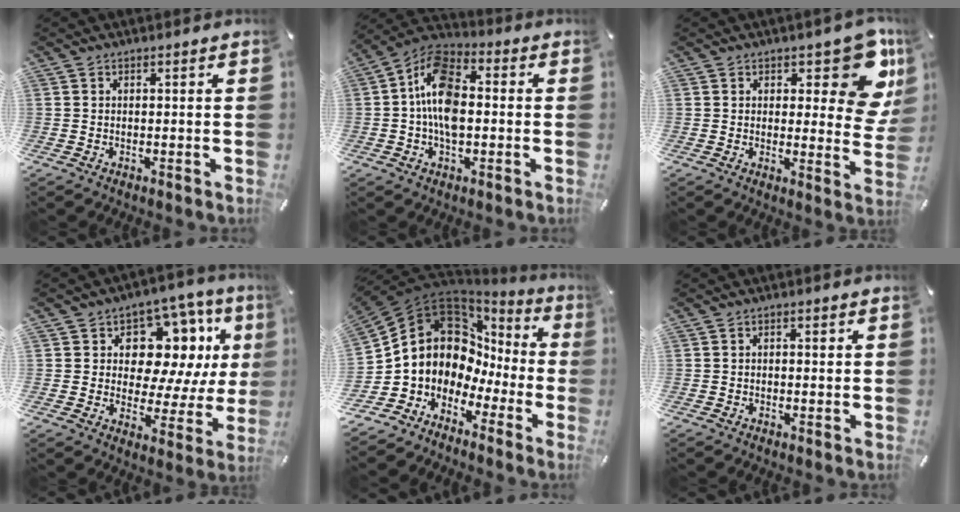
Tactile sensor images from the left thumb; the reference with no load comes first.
{"total": 12.4, "force": [-1.4, 7.5, 9.8], "torque": [-0.198, 0.011, -0.025]}
{"total": 13.0, "force": [7.5, 5.6, 9.1], "torque": [-0.088, -0.060, 0.124]}
{"total": 14.8, "force": [5.9, 10.1, 9.0], "torque": [-0.128, -0.038, 0.111]}
{"total": 11.4, "force": [3.6, 9.8, 4.7], "torque": [-0.110, -0.057, 0.069]}
{"total": 1.1, "force": [-0.1, 0.6, 0.8], "torque": [-0.016, 0.004, -0.004]}